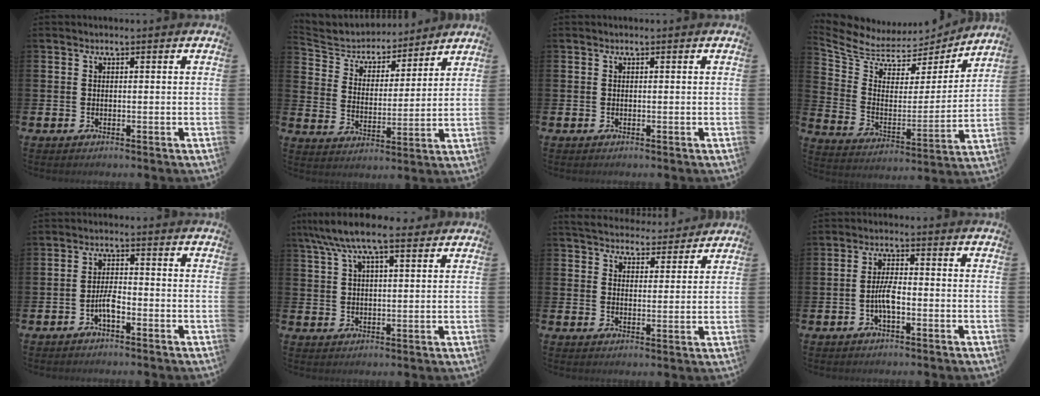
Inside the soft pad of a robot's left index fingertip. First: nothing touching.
{"total": 5.4, "force": [5.0, 2.1, 0.4], "torque": [-0.046, -0.037, 0.083]}
{"total": 0.0}
{"total": 6.9, "force": [6.3, 2.5, 0.6], "torque": [-0.061, -0.052, 0.107]}
{"total": 2.7, "force": [-1.3, 0.8, 2.2], "torque": [-0.048, 0.008, -0.023]}
{"total": 7.9, "force": [6.5, 1.9, 4.1], "torque": [-0.095, -0.012, 0.119]}
{"total": 5.1, "force": [5.0, 1.0, 0.1], "torque": [-0.023, -0.039, 0.088]}
{"total": 3.3, "force": [-1.0, 1.1, 2.9], "torque": [-0.068, 0.006, -0.020]}